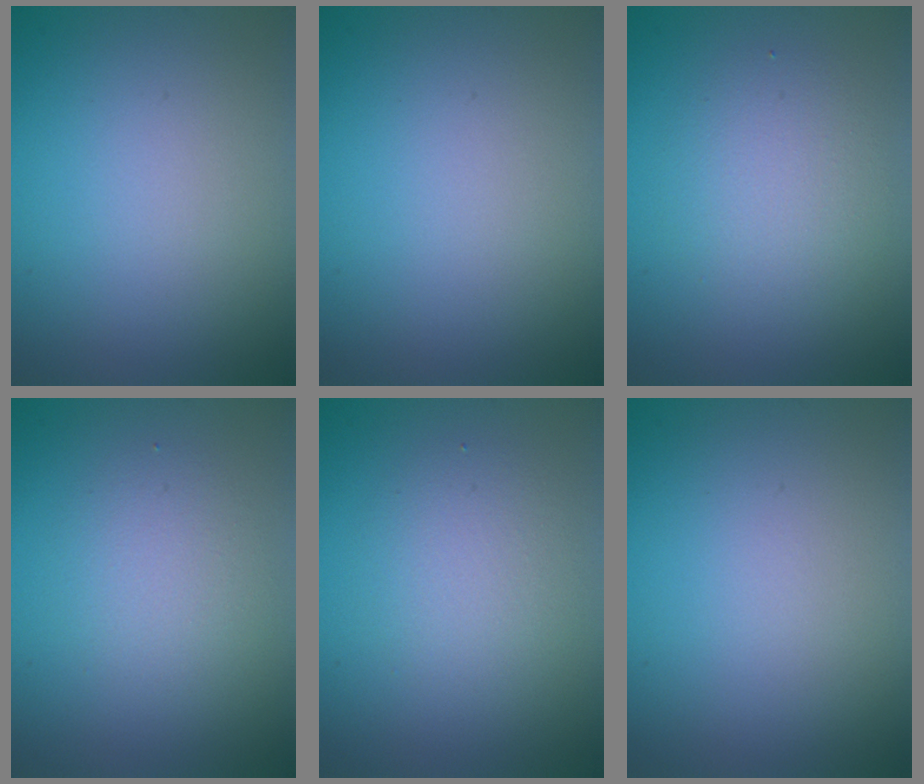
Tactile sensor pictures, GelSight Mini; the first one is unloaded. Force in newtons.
{"total": 0.0}
{"total": 2.8, "press": 2.8, "slide": 0.2}
{"total": 2.4, "press": 2.4, "slide": 0.1}
{"total": 2.7, "press": 2.6, "slide": 0.3}
{"total": 0.0}